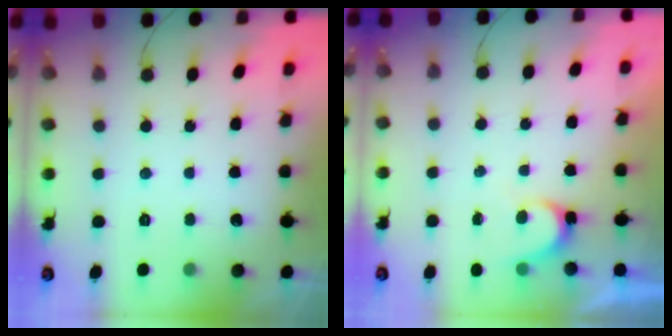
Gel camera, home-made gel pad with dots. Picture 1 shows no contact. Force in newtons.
{"total": 4.9, "press": 4.9, "slide": 0.3}